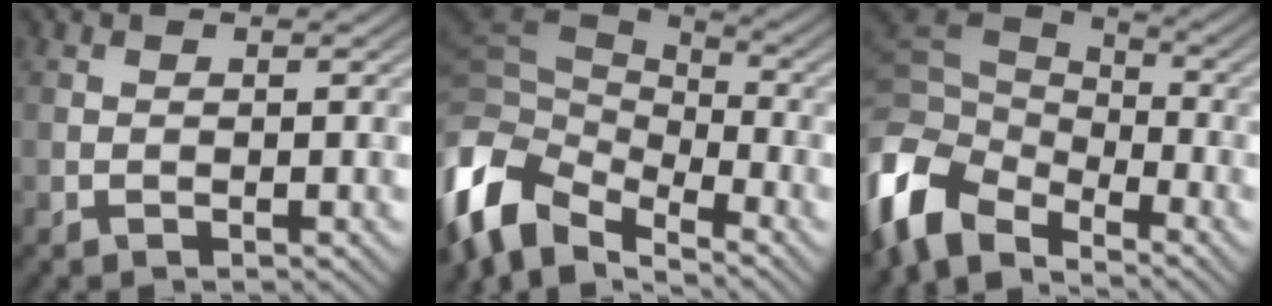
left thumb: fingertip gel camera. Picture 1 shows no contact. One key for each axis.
{"total": 12.8, "fx": -6.6, "fy": 7.6, "fz": 8.0, "tx": -0.210, "ty": -0.011, "tz": -0.123}
{"total": 10.3, "fx": -5.7, "fy": 6.2, "fz": 6.0, "tx": -0.154, "ty": -0.007, "tz": -0.120}